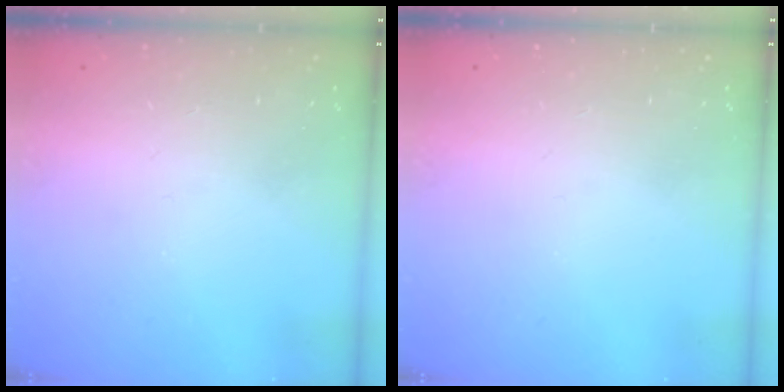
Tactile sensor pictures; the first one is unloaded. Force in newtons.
{"total": 0.0}